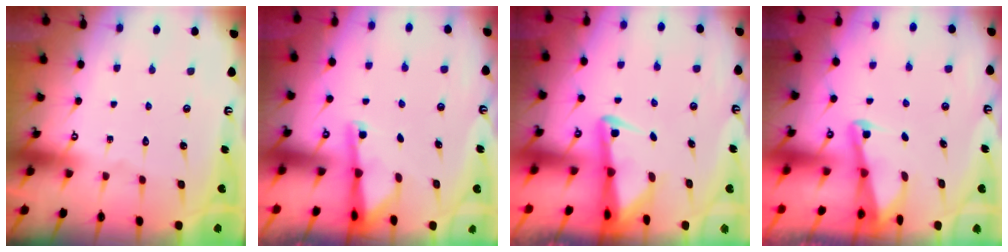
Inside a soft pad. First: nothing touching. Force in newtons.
{"total": 2.9, "press": 2.8, "slide": 0.5}
{"total": 2.8, "press": 2.7, "slide": 0.6}
{"total": 2.1, "press": 2.0, "slide": 0.4}